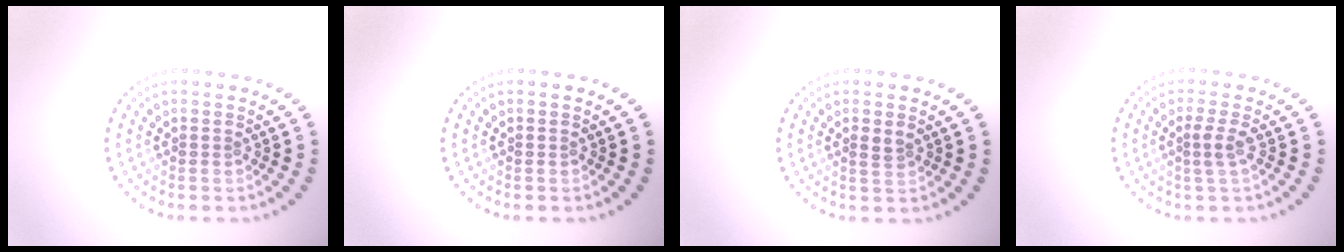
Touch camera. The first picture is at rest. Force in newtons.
{"total": 0.0}
{"total": 1.1, "press": 1.0, "slide": 0.4}
{"total": 1.5, "press": 1.1, "slide": 1.0}